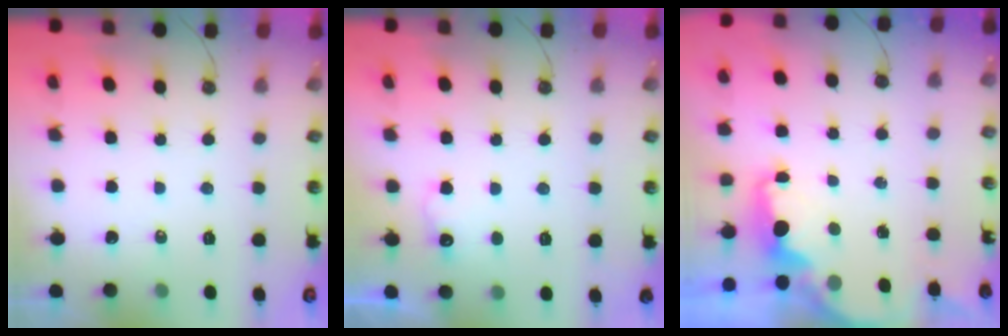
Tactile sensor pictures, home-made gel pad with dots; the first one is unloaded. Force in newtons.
{"total": 6.7, "press": 6.5, "slide": 1.3}
{"total": 2.5, "press": 2.4, "slide": 0.8}